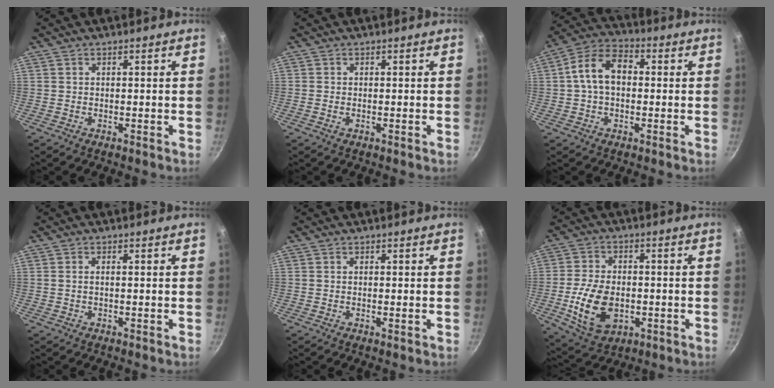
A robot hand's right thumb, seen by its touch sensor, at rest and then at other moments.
{"total": 0.6, "force": [-0.2, 0.3, 0.4], "torque": [-0.011, 0.001, -0.005]}
{"total": 10.1, "force": [0.6, 6.8, 7.4], "torque": [-0.114, 0.029, -0.005]}
{"total": 1.0, "force": [0.0, 0.4, 0.9], "torque": [-0.024, 0.005, -0.003]}
{"total": 0.7, "force": [-0.1, 0.1, 0.7], "torque": [-0.012, -0.001, -0.003]}
{"total": 13.1, "force": [-2.6, 8.6, 9.6], "torque": [-0.169, 0.006, -0.039]}